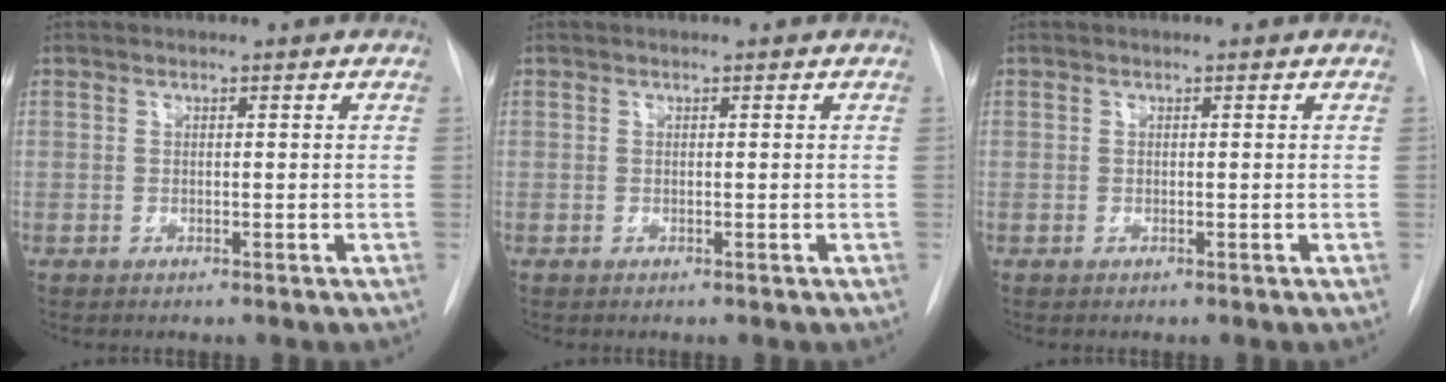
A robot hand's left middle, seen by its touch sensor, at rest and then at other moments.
{"total": 0.0}
{"total": 0.0}